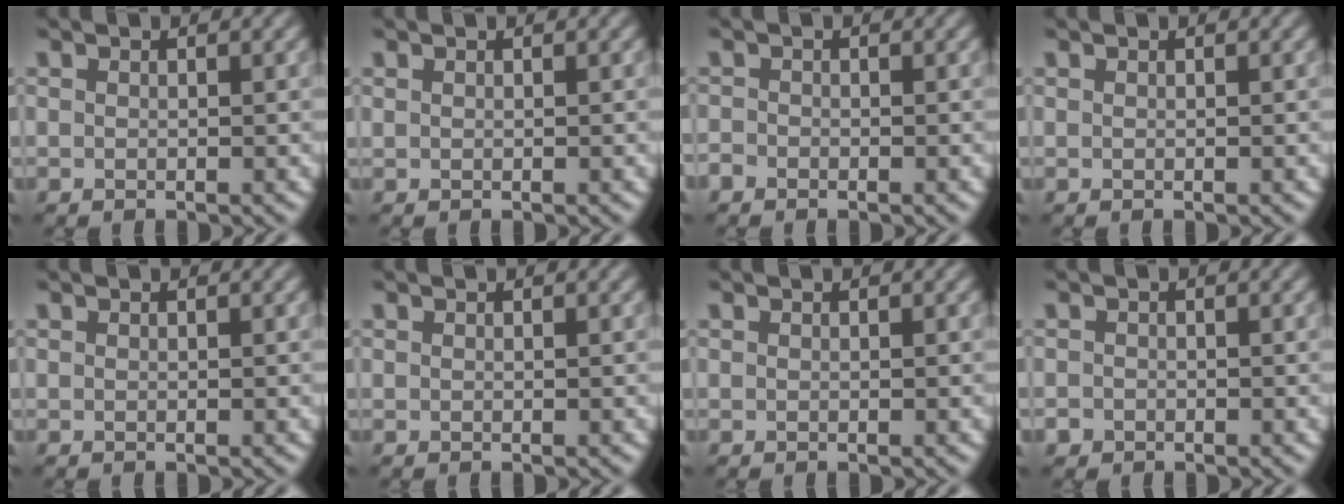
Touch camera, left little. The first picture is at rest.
{"total": 0.0}
{"total": 0.9, "force": [-0.7, 0.6, -0.1], "torque": [0.012, -0.001, -0.018]}
{"total": 0.0}
{"total": 0.0}
{"total": 0.0}
{"total": 0.0}
{"total": 0.8, "force": [-0.5, 0.5, -0.1], "torque": [0.012, -0.002, -0.014]}